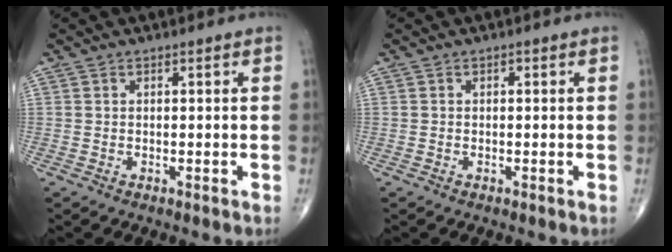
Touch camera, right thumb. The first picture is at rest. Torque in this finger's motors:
{"motor_torque": [0.04, 0.23, -0.04, -0.04, -0.03]}